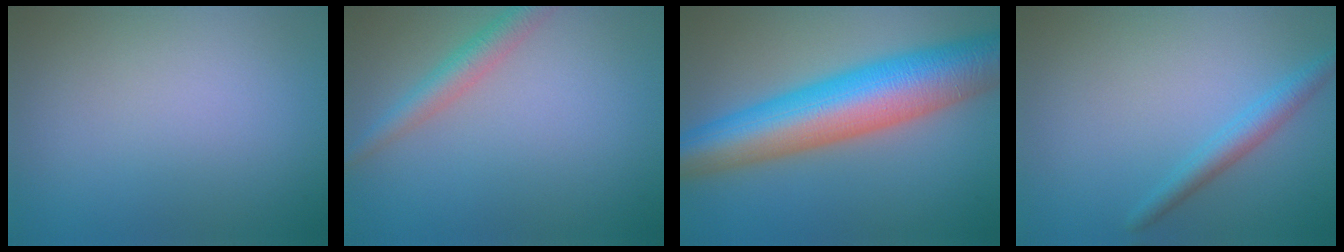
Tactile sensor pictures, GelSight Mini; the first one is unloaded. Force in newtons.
{"total": 2.8, "press": 2.8, "slide": 0.2}
{"total": 11.9, "press": 11.9, "slide": 0.1}
{"total": 2.4, "press": 2.4, "slide": 0.1}